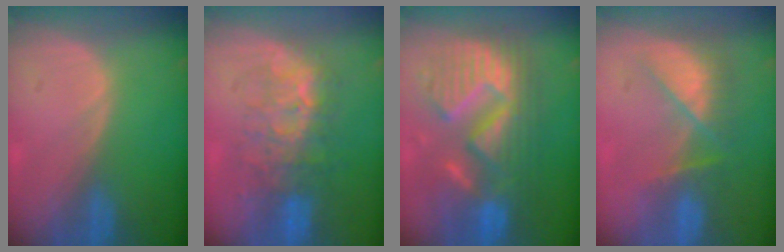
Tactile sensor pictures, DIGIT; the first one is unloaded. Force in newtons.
{"total": 8.9, "press": 8.3, "slide": 3.3}
{"total": 13.2, "press": 13.2, "slide": 1.3}
{"total": 8.2, "press": 7.0, "slide": 4.3}